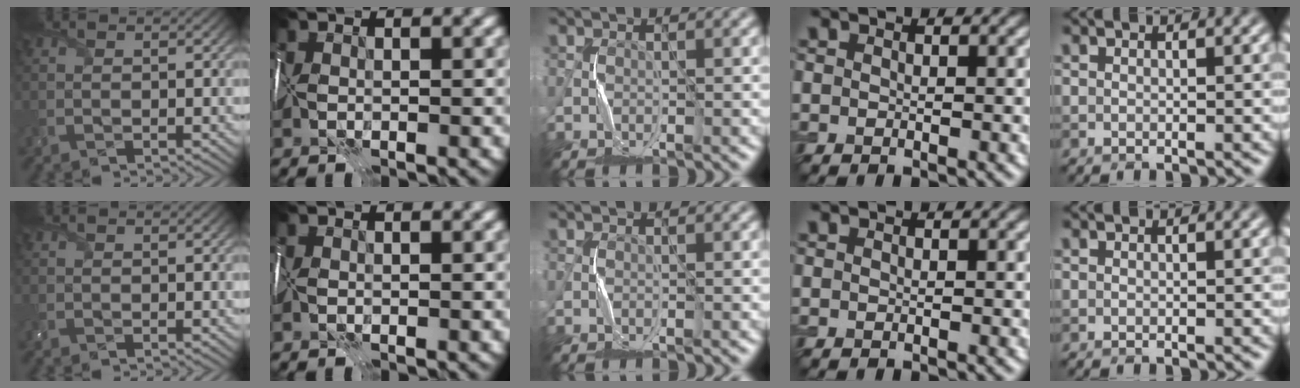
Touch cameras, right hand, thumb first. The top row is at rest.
{}